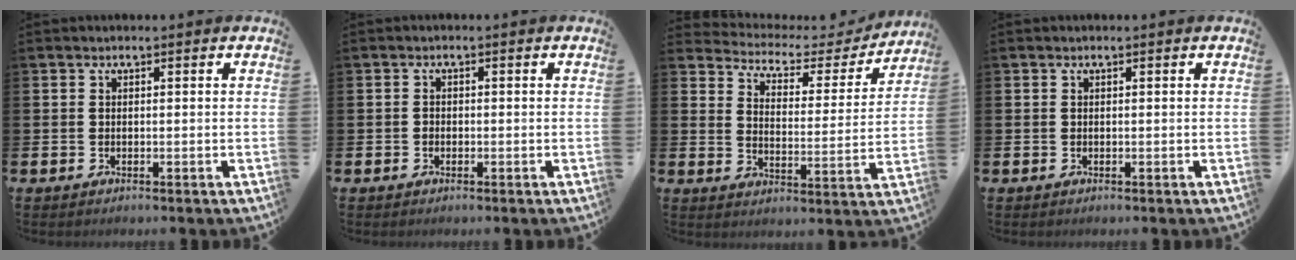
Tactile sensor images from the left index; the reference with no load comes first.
{"total": 0.8, "force": [-0.5, 0.7, 0.2], "torque": [-0.013, 0.007, -0.009]}
{"total": 4.3, "force": [3.8, 1.8, 0.9], "torque": [-0.036, -0.035, 0.054]}
{"total": 0.0}